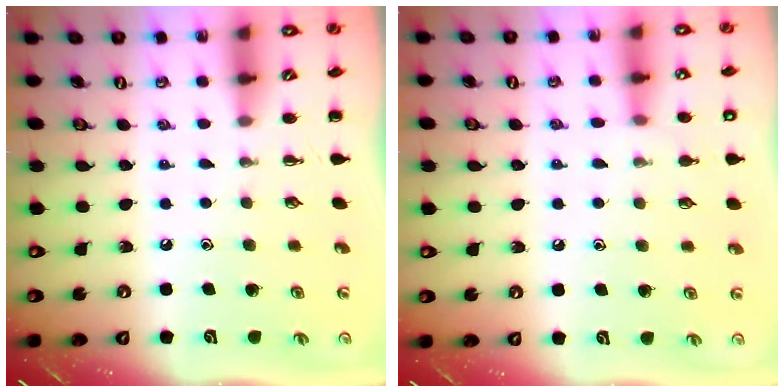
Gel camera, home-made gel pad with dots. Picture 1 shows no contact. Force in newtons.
{"total": 7.0, "press": 6.9, "slide": 1.6}